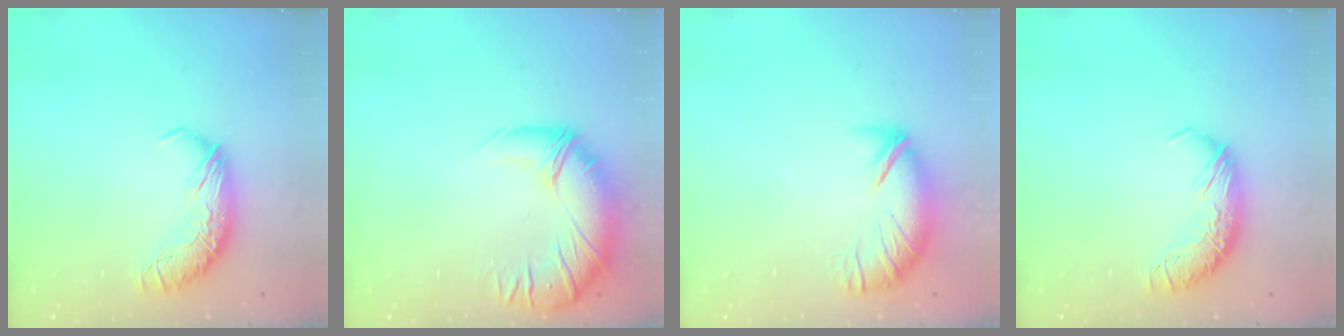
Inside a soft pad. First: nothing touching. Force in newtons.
{"total": 3.2, "press": 0.8, "slide": 3.2}
{"total": 4.5, "press": 4.0, "slide": 2.1}
{"total": 0.0}